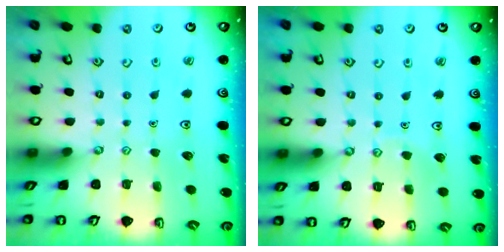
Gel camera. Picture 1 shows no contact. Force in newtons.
{"total": 3.4, "press": 3.4, "slide": 0.3}